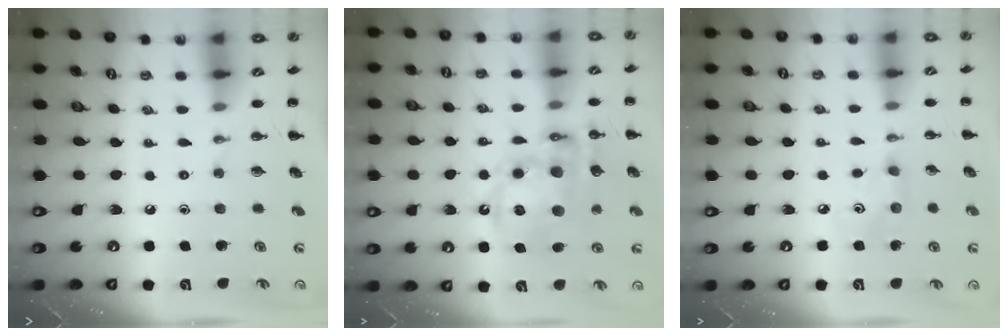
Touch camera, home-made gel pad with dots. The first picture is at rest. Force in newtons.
{"total": 15.8, "press": 15.3, "slide": 3.8}
{"total": 3.3, "press": 3.2, "slide": 0.8}